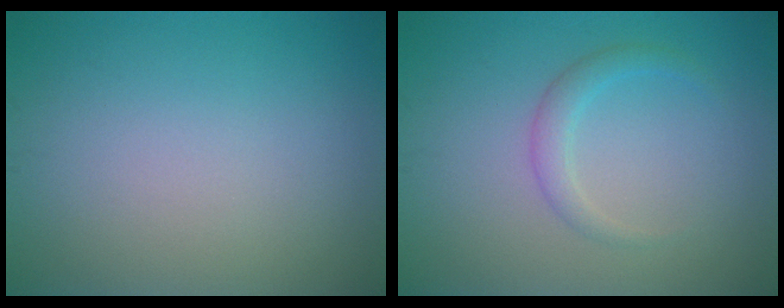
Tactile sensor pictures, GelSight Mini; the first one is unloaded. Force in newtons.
{"total": 1.7, "press": 1.7, "slide": 0.0}